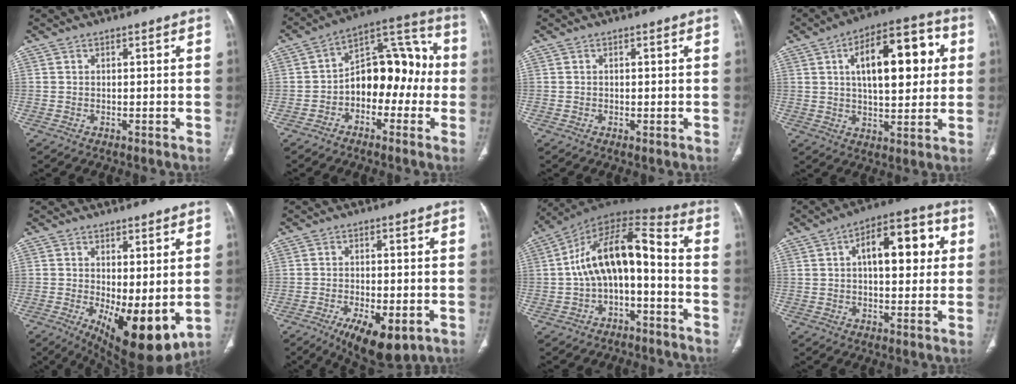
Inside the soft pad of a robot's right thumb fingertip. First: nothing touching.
{"total": 14.6, "force": [-2.2, 9.3, 11.0], "torque": [-0.121, 0.055, -0.046]}
{"total": 0.5, "force": [-0.1, 0.2, 0.5], "torque": [-0.012, -0.004, -0.001]}
{"total": 18.2, "force": [4.4, 8.3, 15.6], "torque": [-0.201, 0.014, 0.062]}
{"total": 12.5, "force": [-1.8, 4.7, 11.5], "torque": [-0.167, -0.029, -0.009]}
{"total": 11.8, "force": [-5.5, 5.0, 9.2], "torque": [-0.132, -0.001, -0.075]}
{"total": 14.6, "force": [-2.2, 7.3, 12.4], "torque": [-0.205, 0.081, -0.043]}
{"total": 13.8, "force": [3.1, 6.8, 11.6], "torque": [-0.138, 0.021, 0.042]}